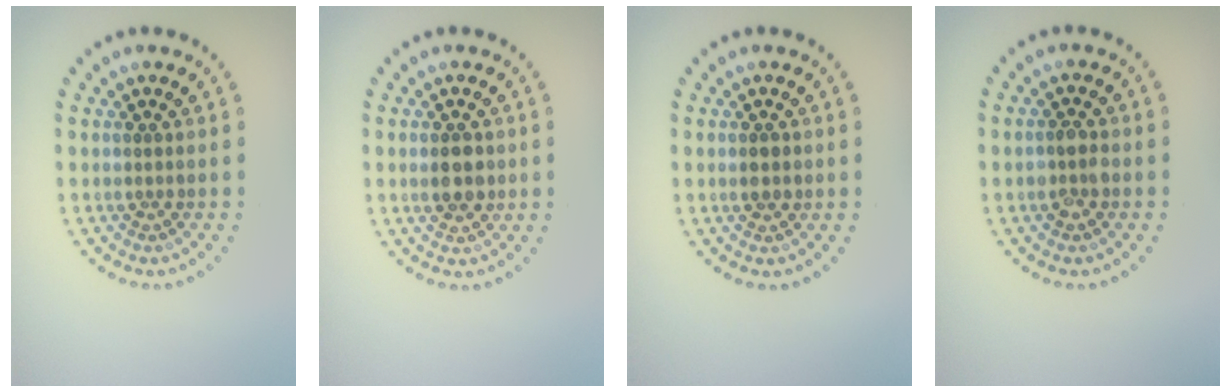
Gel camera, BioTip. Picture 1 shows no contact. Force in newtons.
{"total": 2.6, "press": 2.6, "slide": 0.2}
{"total": 1.3, "press": 1.3, "slide": 0.1}
{"total": 2.0, "press": 1.9, "slide": 0.4}